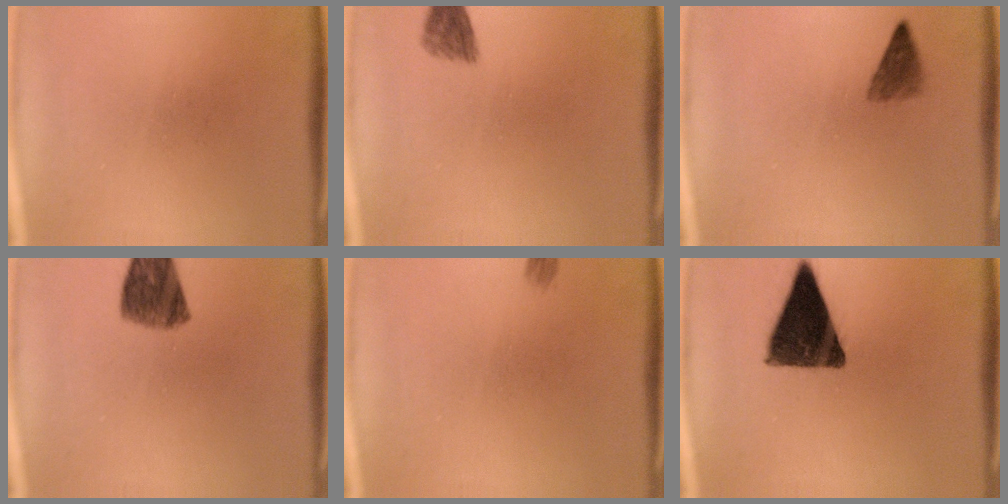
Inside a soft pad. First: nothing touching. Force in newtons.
{"total": 2.4}
{"total": 2.4}
{"total": 7.4}
{"total": 1.0}
{"total": 12.9}